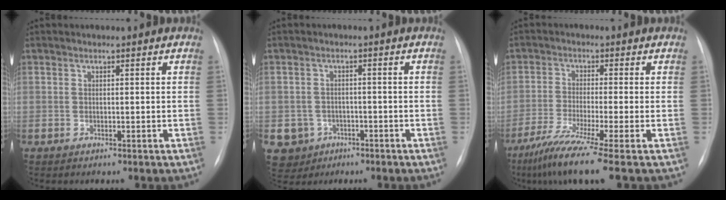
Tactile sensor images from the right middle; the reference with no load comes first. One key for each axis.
{"total": 5.0, "fx": -2.1, "fy": 4.5, "fz": 0.3, "tx": -0.006, "ty": 0.009, "tz": -0.029}
{"total": 9.6, "fx": -6.6, "fy": -1.8, "fz": 6.8, "tx": -0.115, "ty": -0.037, "tz": -0.115}